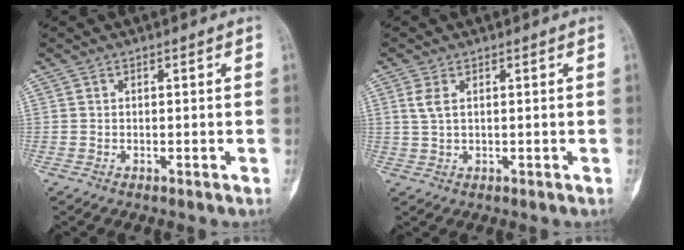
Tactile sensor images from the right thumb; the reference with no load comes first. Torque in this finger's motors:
{"motor_torque": [-0.38, -0.14, 0.31, -0.06, 0.00]}